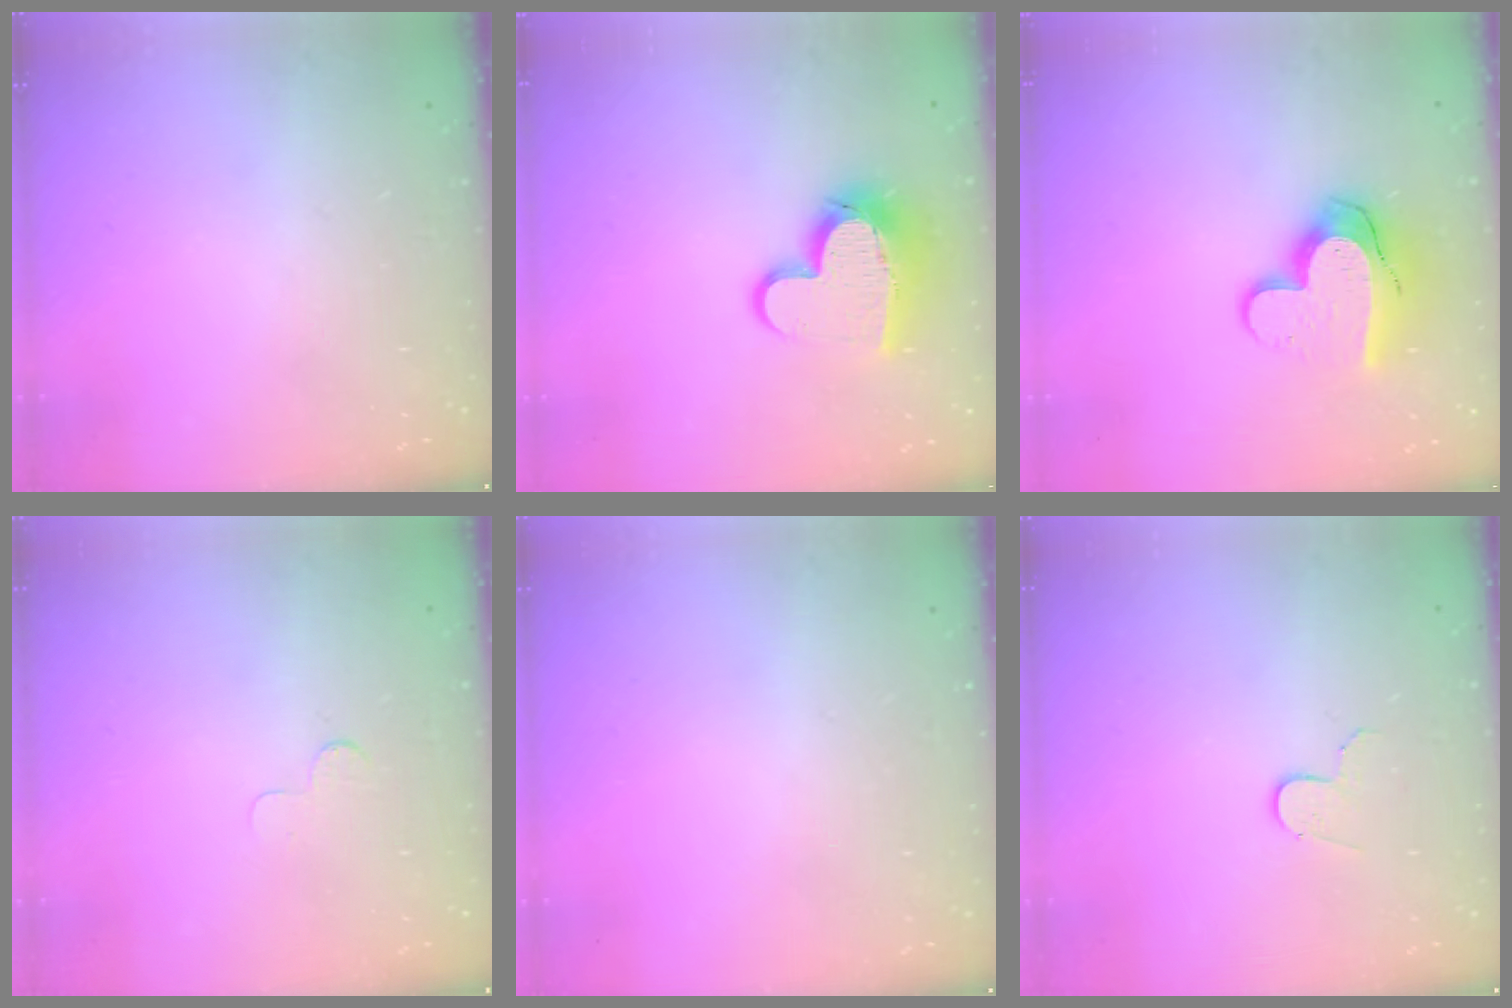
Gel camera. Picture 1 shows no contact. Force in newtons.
{"total": 13.2, "press": 13.2, "slide": 1.1}
{"total": 13.3, "press": 13.3, "slide": 1.1}
{"total": 2.5, "press": 2.5, "slide": 0.2}
{"total": 0.0}
{"total": 3.3, "press": 3.3, "slide": 0.3}